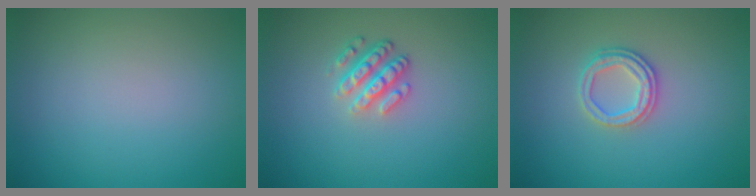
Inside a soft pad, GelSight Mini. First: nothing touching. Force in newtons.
{"total": 3.2, "press": 2.6, "slide": 1.8}
{"total": 2.5, "press": 2.4, "slide": 0.8}